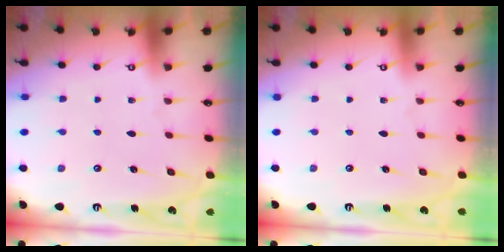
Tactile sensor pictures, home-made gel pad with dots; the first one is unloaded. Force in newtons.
{"total": 0.0}